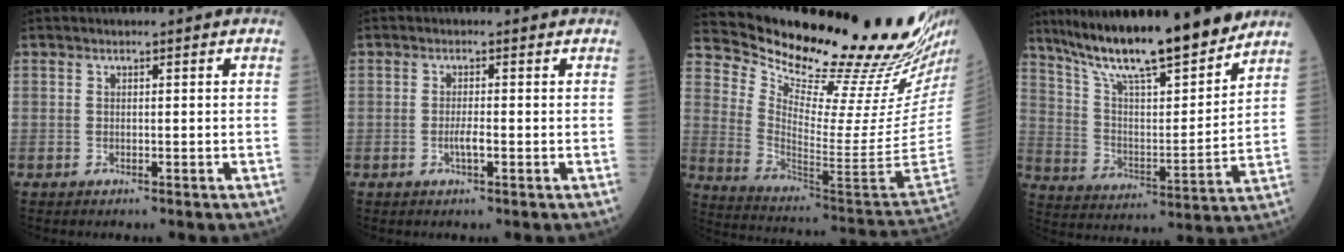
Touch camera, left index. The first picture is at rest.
{"total": 1.6, "force": [-0.7, 0.2, 1.5], "torque": [-0.029, -0.004, -0.011]}
{"total": 26.3, "force": [23.3, -0.7, 12.2], "torque": [-0.209, -0.119, 0.334]}
{"total": 18.9, "force": [16.0, 2.1, 9.9], "torque": [-0.167, -0.005, 0.270]}